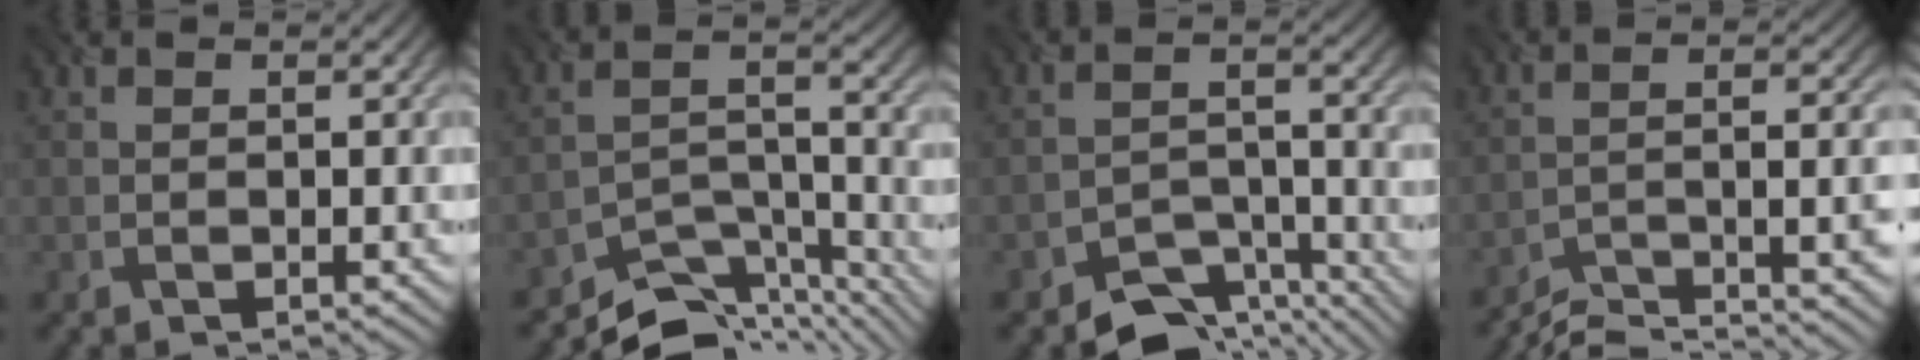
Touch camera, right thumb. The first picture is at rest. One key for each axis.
{"total": 9.6, "fx": -8.7, "fy": 2.5, "fz": 3.3, "tx": -0.051, "ty": -0.005, "tz": -0.155}
{"total": 6.8, "fx": -5.8, "fy": 2.6, "fz": 2.4, "tx": -0.035, "ty": -0.005, "tz": -0.103}
{"total": 9.7, "fx": -8.1, "fy": 1.6, "fz": 5.0, "tx": -0.073, "ty": 0.008, "tz": -0.133}